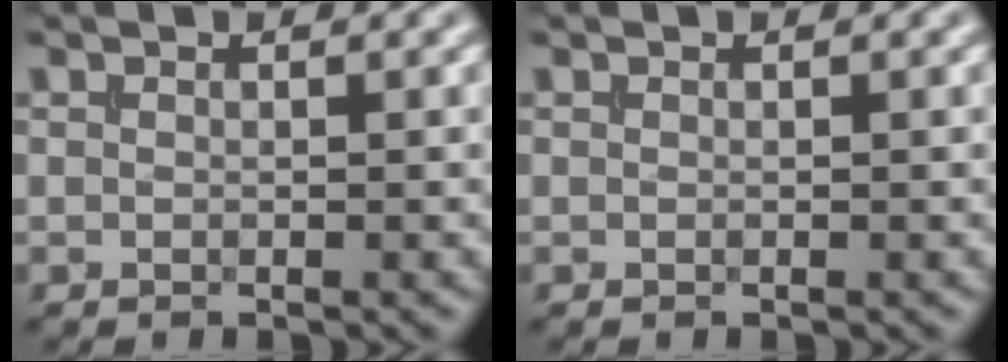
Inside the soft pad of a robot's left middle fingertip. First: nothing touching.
{"total": 0.0}